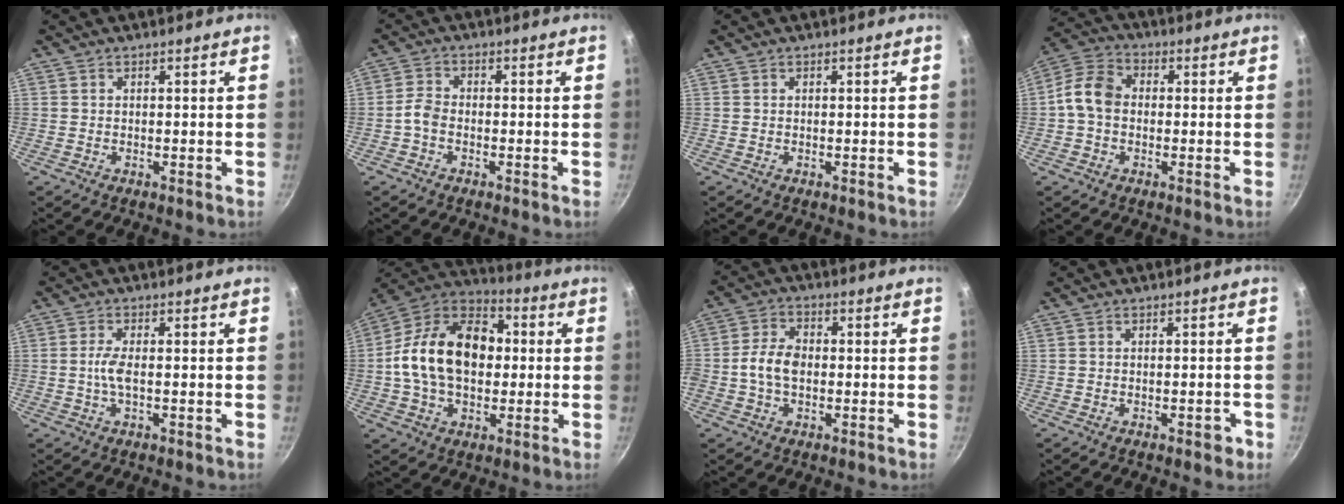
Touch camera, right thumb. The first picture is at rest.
{"total": 3.0, "force": [-1.4, 1.9, 1.9], "torque": [-0.045, 0.017, -0.036]}
{"total": 0.0}
{"total": 8.1, "force": [-0.4, 6.3, 5.2], "torque": [-0.079, 0.025, -0.027]}
{"total": 3.2, "force": [-0.4, 0.9, 3.1], "torque": [-0.072, 0.003, -0.011]}
{"total": 20.1, "force": [0.6, 13.8, 14.6], "torque": [-0.222, 0.035, -0.008]}
{"total": 6.6, "force": [-0.7, 4.3, 4.9], "torque": [-0.089, 0.023, -0.024]}
{"total": 2.0, "force": [-0.9, 1.0, 1.4], "torque": [-0.009, 0.011, -0.007]}